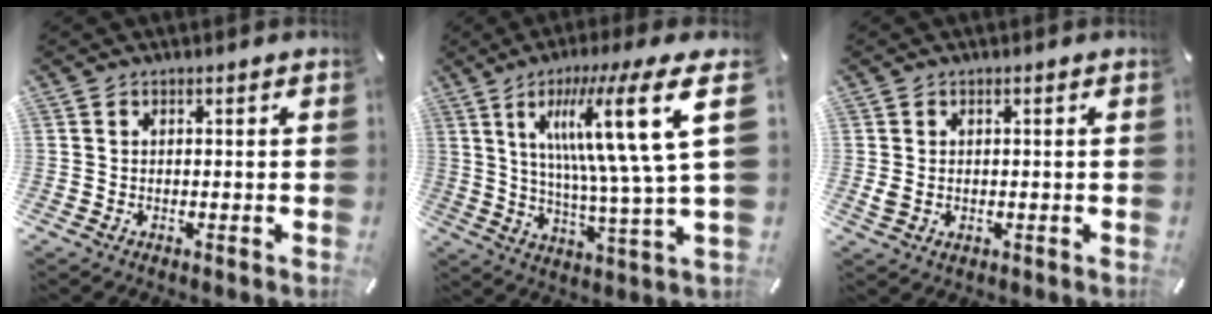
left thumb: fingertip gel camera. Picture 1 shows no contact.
{"total": 24.6, "force": [8.5, 4.3, 22.7], "torque": [-0.390, -0.038, 0.115]}
{"total": 1.8, "force": [0.0, 1.2, 1.2], "torque": [-0.024, 0.003, 0.001]}